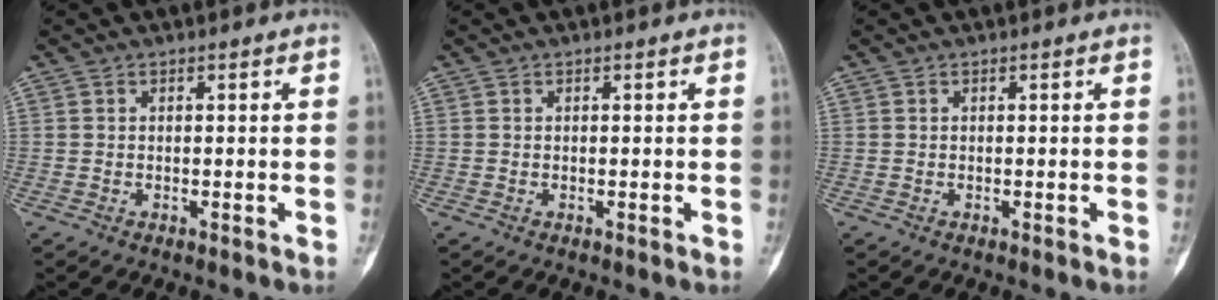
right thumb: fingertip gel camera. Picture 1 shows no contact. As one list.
[{"total": 0.0}, {"total": 0.0}]